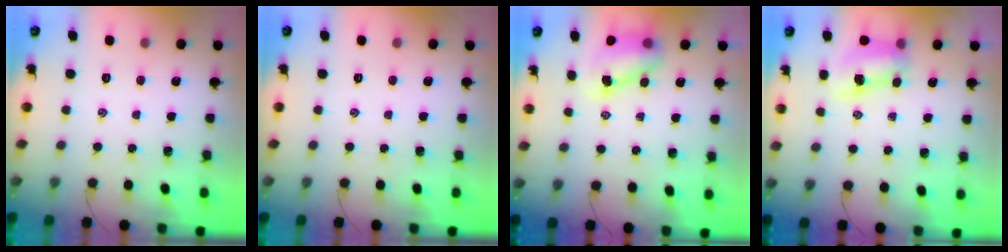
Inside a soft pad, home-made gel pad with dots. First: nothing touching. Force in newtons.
{"total": 0.0}
{"total": 7.9, "press": 7.8, "slide": 1.3}
{"total": 8.4, "press": 8.3, "slide": 1.2}